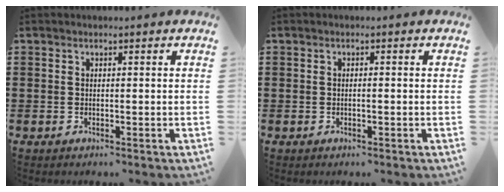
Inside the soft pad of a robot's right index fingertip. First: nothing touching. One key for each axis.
{"total": 0.6, "fx": -0.1, "fy": 0.1, "fz": 0.6, "tx": -0.011, "ty": -0.003, "tz": -0.002}